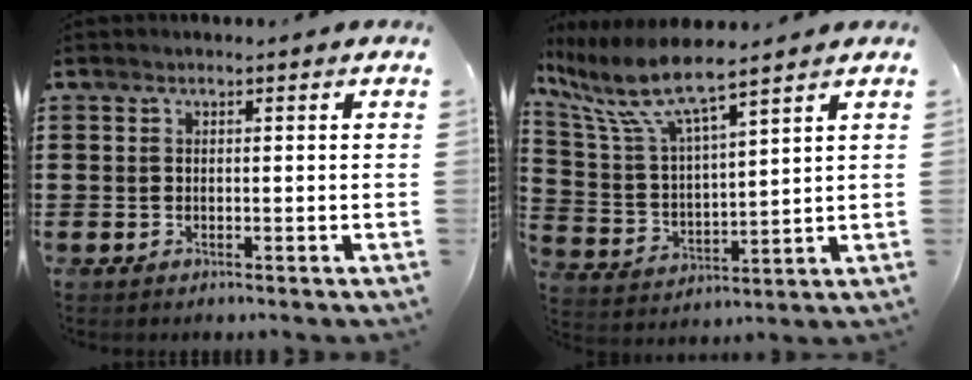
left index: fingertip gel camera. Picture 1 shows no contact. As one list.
[{"total": 8.8, "force": [7.1, 1.1, 5.1], "torque": [-0.136, -0.038, 0.117]}]